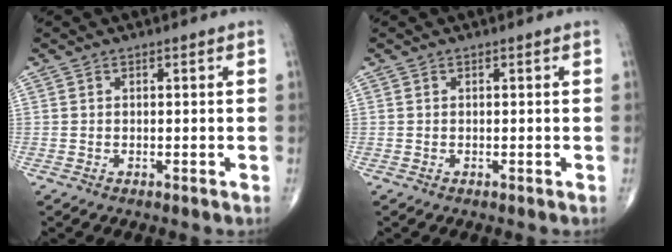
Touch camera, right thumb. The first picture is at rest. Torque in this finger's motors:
{"motor_torque": [0.00, 0.00, -0.01, -0.01, 0.00]}